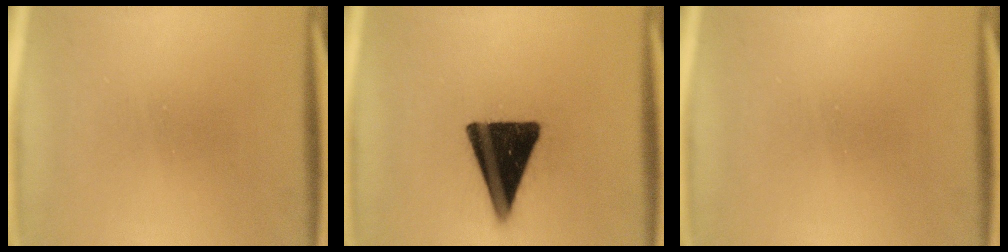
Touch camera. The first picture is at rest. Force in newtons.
{"total": 17.4}
{"total": 0.0}